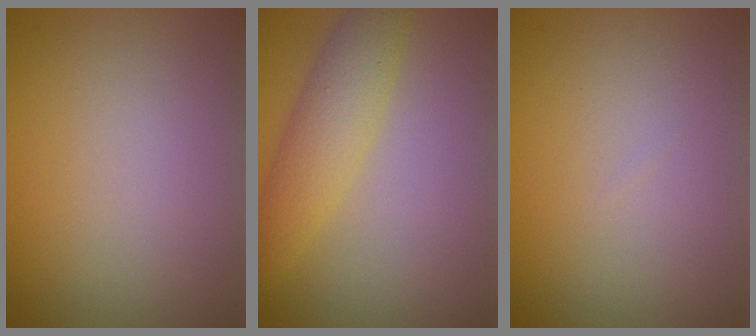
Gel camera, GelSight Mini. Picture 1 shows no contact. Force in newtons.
{"total": 3.7, "press": 3.7, "slide": 0.1}
{"total": 0.0}